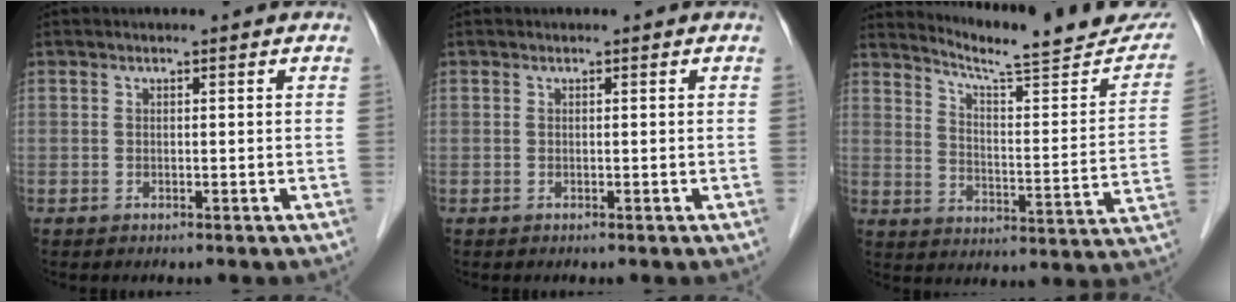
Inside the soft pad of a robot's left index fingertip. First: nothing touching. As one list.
[{"total": 0.0}, {"total": 20.4, "force": [18.8, 1.5, 7.8], "torque": [-0.110, -0.062, 0.243]}]